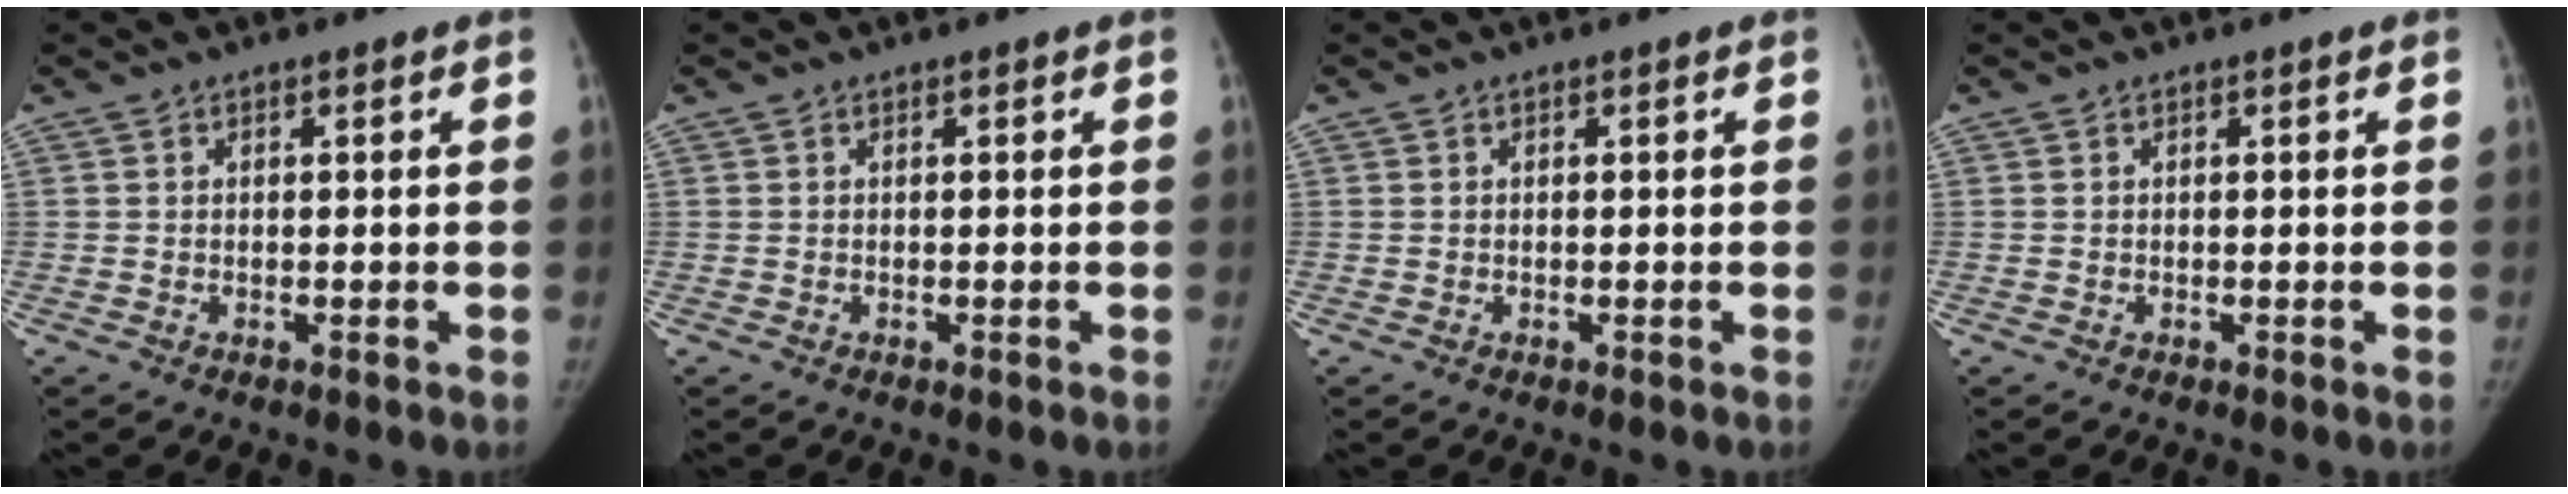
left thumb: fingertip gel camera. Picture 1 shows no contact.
{"total": 0.0}
{"total": 0.0}
{"total": 0.0}